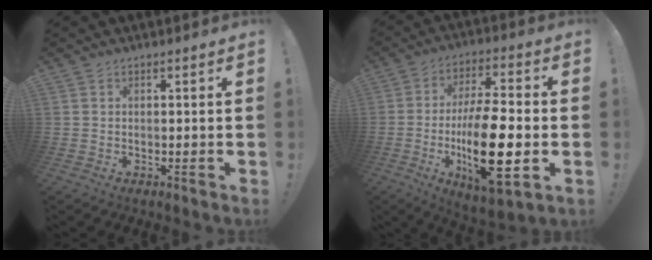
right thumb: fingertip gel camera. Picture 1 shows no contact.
{"total": 24.5, "force": [-5.3, 8.3, 22.4], "torque": [-0.433, 0.019, -0.088]}